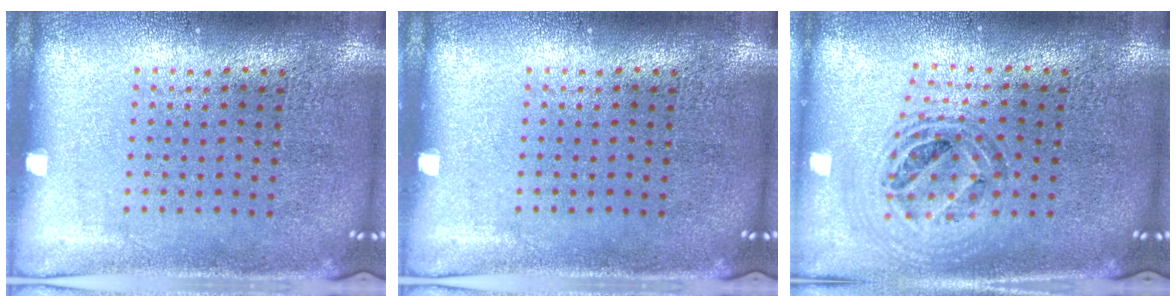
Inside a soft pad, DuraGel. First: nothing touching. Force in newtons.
{"total": 0.0}
{"total": 1.0, "press": 1.0, "slide": 0.1}